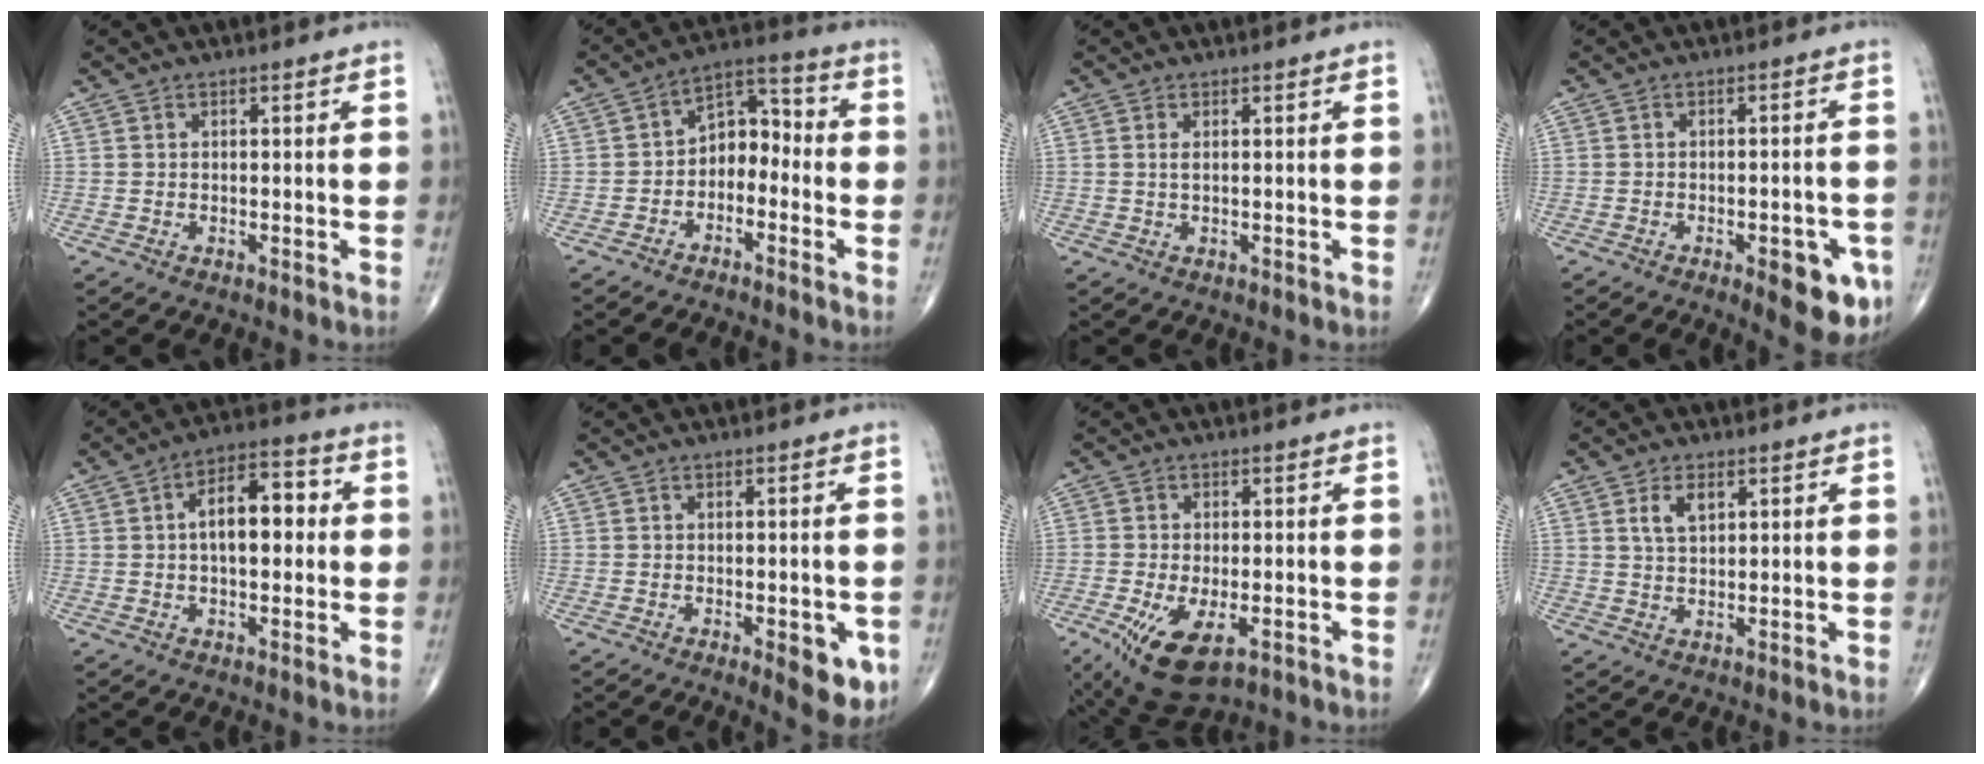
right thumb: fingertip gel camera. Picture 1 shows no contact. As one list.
[{"total": 7.7, "force": [-2.3, 5.4, 5.1], "torque": [-0.048, 0.047, -0.056]}, {"total": 1.0, "force": [0.2, 0.3, 0.9], "torque": [-0.022, 0.001, 0.006]}, {"total": 9.5, "force": [-4.1, 3.4, 7.9], "torque": [-0.070, 0.009, -0.043]}, {"total": 10.6, "force": [1.0, 5.5, 9.0], "torque": [-0.122, 0.025, 0.008]}, {"total": 7.4, "force": [-2.6, 2.8, 6.3], "torque": [-0.055, -0.005, -0.026]}, {"total": 10.9, "force": [-4.4, 5.0, 8.6], "torque": [-0.155, -0.011, -0.063]}, {"total": 4.1, "force": [1.7, 2.2, 3.0], "torque": [-0.052, -0.004, 0.034]}]